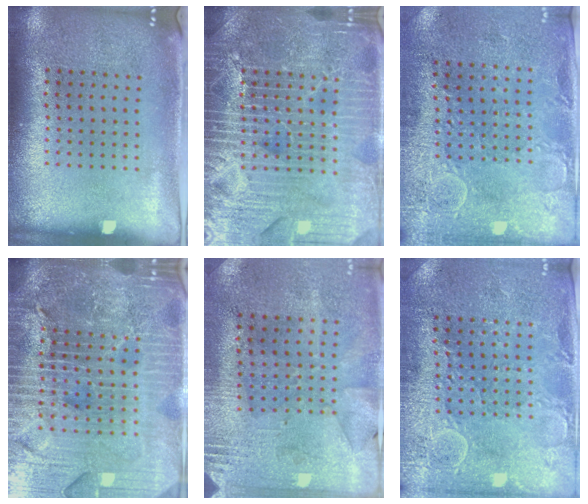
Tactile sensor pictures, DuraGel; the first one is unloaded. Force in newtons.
{"total": 7.0, "press": 6.9, "slide": 0.9}
{"total": 2.7, "press": 2.4, "slide": 1.2}
{"total": 6.5, "press": 5.7, "slide": 3.1}
{"total": 2.7, "press": 2.3, "slide": 1.5}
{"total": 2.8, "press": 2.8, "slide": 0.5}